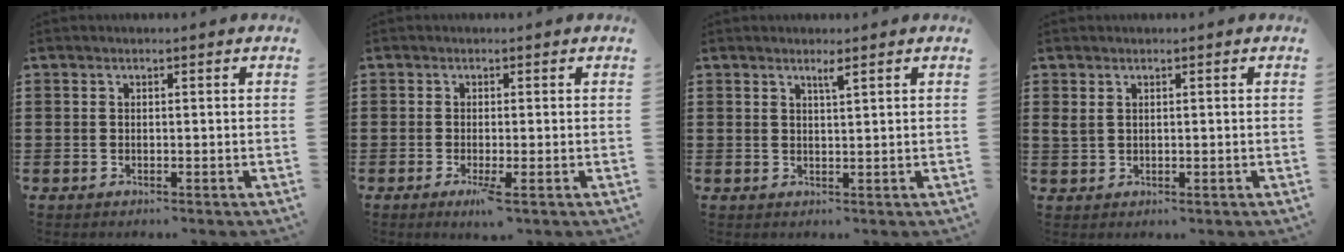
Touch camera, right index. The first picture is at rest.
{"total": 2.3, "force": [-1.0, 0.1, 2.0], "torque": [-0.043, -0.012, -0.018]}
{"total": 1.5, "force": [1.1, -0.1, 1.1], "torque": [-0.021, -0.002, 0.019]}
{"total": 1.3, "force": [0.5, 0.6, 1.0], "torque": [-0.023, 0.003, 0.009]}